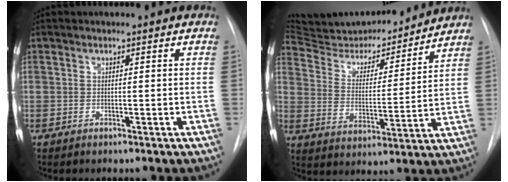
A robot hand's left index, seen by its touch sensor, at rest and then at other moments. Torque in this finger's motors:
{"motor_torque": [-0.45, -1.14, 0.05, 0.00]}